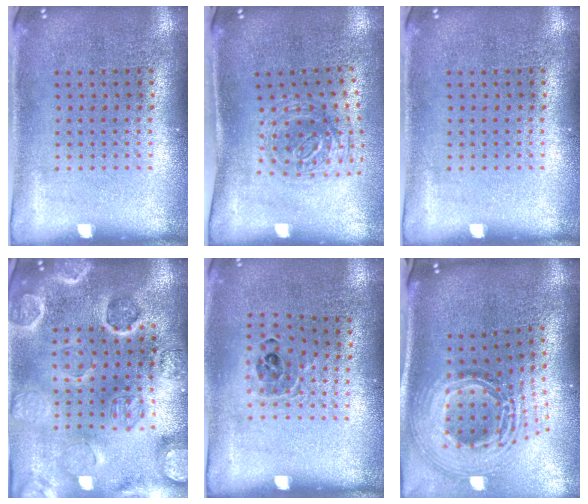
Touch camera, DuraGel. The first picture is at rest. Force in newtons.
{"total": 1.1, "press": 1.0, "slide": 0.4}
{"total": 0.0}
{"total": 2.9, "press": 2.9, "slide": 0.3}
{"total": 0.9, "press": 0.9, "slide": 0.1}
{"total": 3.0, "press": 2.0, "slide": 2.2}